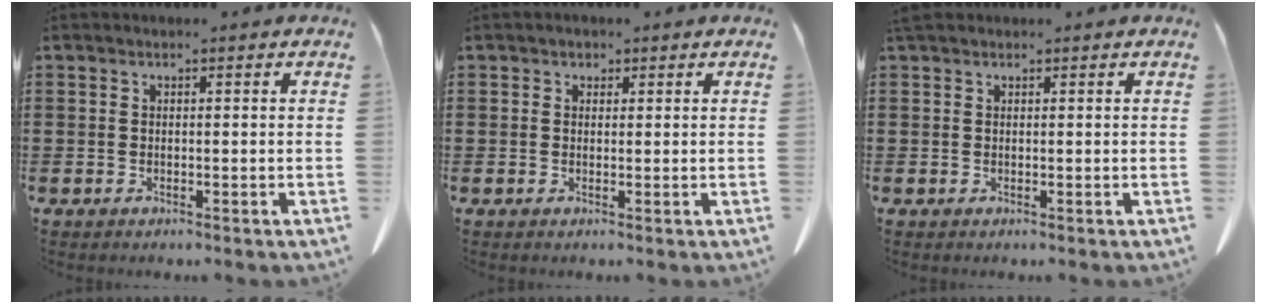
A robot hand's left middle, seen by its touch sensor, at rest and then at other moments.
{"total": 0.9, "force": [0.6, 0.7, 0.0], "torque": [-0.003, 0.005, 0.011]}
{"total": 0.9, "force": [0.8, 0.3, 0.3], "torque": [-0.010, 0.001, 0.016]}